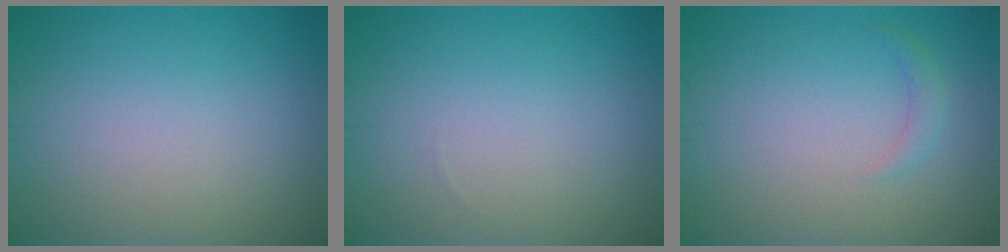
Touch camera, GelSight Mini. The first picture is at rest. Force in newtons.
{"total": 0.0}
{"total": 1.1, "press": 1.1, "slide": 0.0}